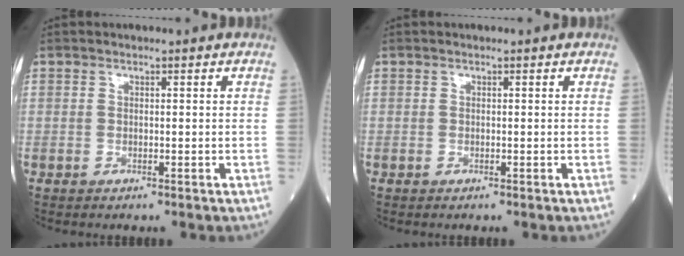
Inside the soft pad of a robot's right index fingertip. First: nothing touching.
{"total": 0.0}